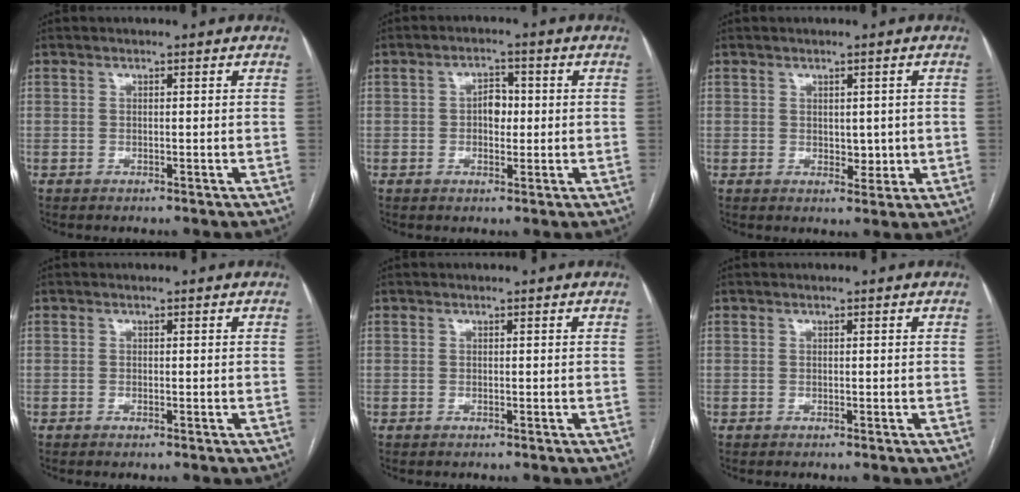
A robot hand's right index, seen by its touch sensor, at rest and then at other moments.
{"total": 3.4, "force": [0.0, 2.1, 2.7], "torque": [-0.040, 0.011, 0.000]}
{"total": 2.8, "force": [0.2, 1.9, 2.1], "torque": [-0.026, -0.002, 0.010]}
{"total": 0.6, "force": [-0.4, 0.0, 0.5], "torque": [-0.011, 0.000, -0.005]}
{"total": 0.0}
{"total": 0.0}